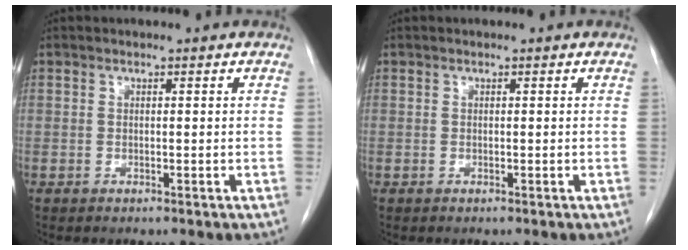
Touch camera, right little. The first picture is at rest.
{"total": 0.0}